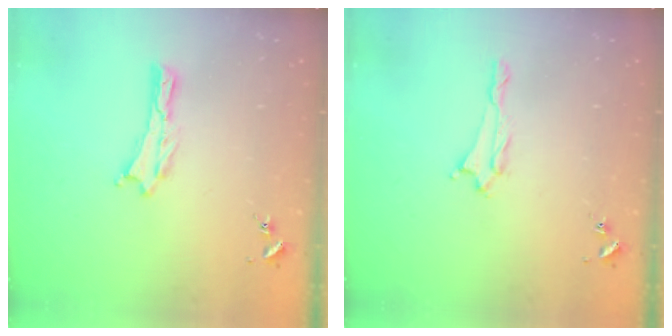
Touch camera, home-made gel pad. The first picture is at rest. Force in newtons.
{"total": 1.3, "press": 1.3, "slide": 0.1}